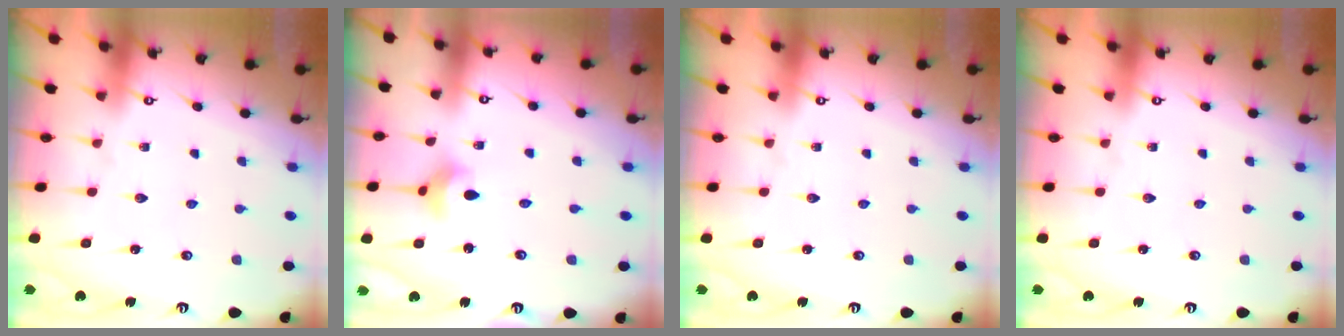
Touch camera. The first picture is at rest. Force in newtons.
{"total": 4.6, "press": 4.5, "slide": 0.9}
{"total": 0.0}
{"total": 0.0}